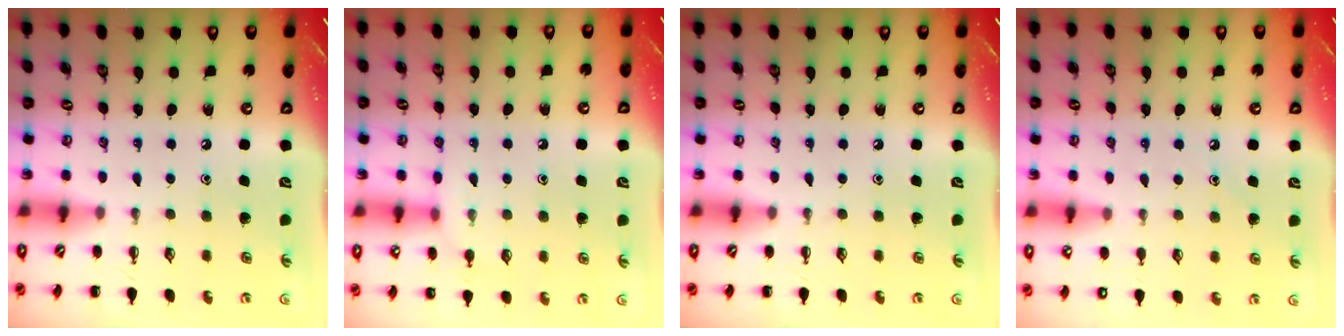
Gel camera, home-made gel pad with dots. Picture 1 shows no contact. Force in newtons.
{"total": 7.7, "press": 7.5, "slide": 1.5}
{"total": 0.0}
{"total": 9.4, "press": 9.2, "slide": 2.0}